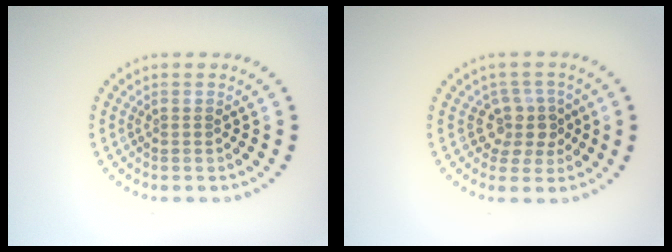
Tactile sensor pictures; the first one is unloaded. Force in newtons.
{"total": 2.9, "press": 2.4, "slide": 1.7}